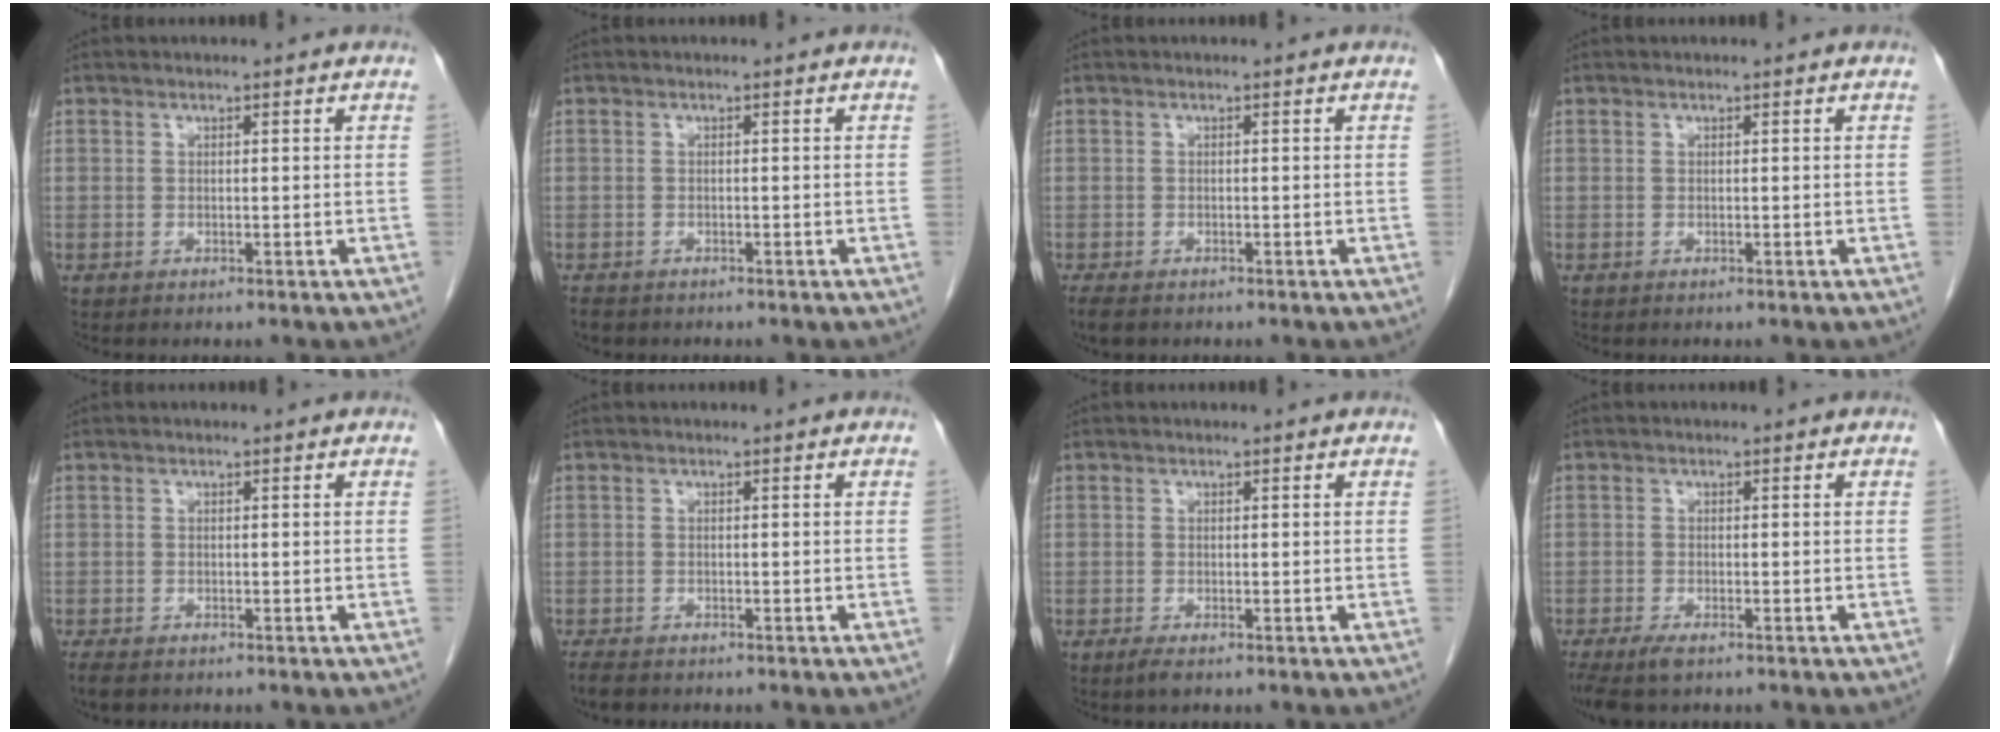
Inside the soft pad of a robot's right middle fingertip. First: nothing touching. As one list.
[{"total": 2.3, "force": [-1.8, 1.1, 0.7], "torque": [-0.017, -0.003, -0.026]}, {"total": 3.6, "force": [-2.7, 1.5, 1.8], "torque": [-0.035, -0.009, -0.041]}, {"total": 0.0}, {"total": 3.0, "force": [-2.3, 1.2, 1.5], "torque": [-0.031, -0.008, -0.033]}, {"total": 2.8, "force": [-2.3, 1.0, 1.3], "torque": [-0.030, -0.007, -0.035]}, {"total": 1.4, "force": [-0.9, 0.3, 1.0], "torque": [-0.024, -0.004, -0.015]}, {"total": 4.1, "force": [-2.9, 1.1, 2.7], "torque": [-0.054, -0.011, -0.049]}]